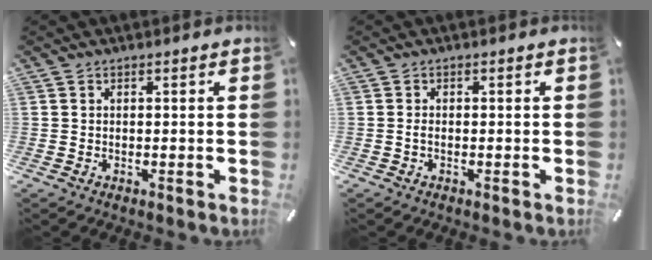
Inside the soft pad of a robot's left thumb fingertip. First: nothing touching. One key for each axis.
{"total": 1.0, "fx": -0.4, "fy": 0.4, "fz": 0.8, "tx": -0.017, "ty": -0.001, "tz": -0.007}